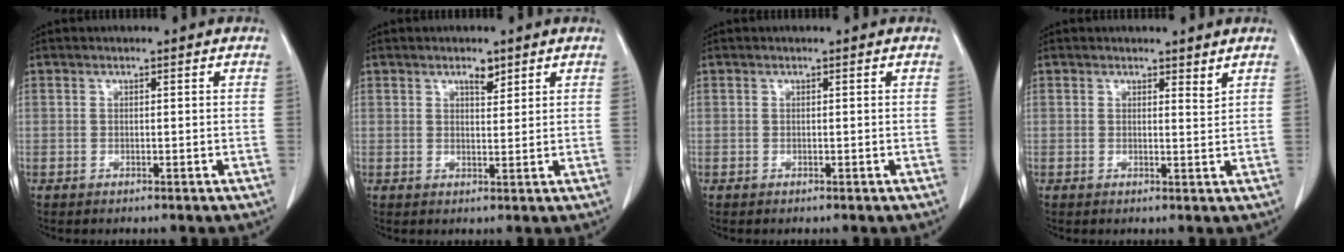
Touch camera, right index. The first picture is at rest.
{"total": 2.2, "force": [1.6, 0.8, 1.3], "torque": [-0.023, -0.004, 0.026]}
{"total": 0.0}
{"total": 1.6, "force": [1.4, 0.3, 0.6], "torque": [-0.010, -0.008, 0.019]}